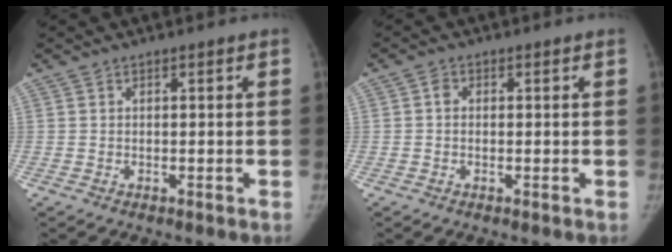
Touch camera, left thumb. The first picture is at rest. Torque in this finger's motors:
{"motor_torque": [-0.29, 0.05, -0.05, -0.11, -0.04]}